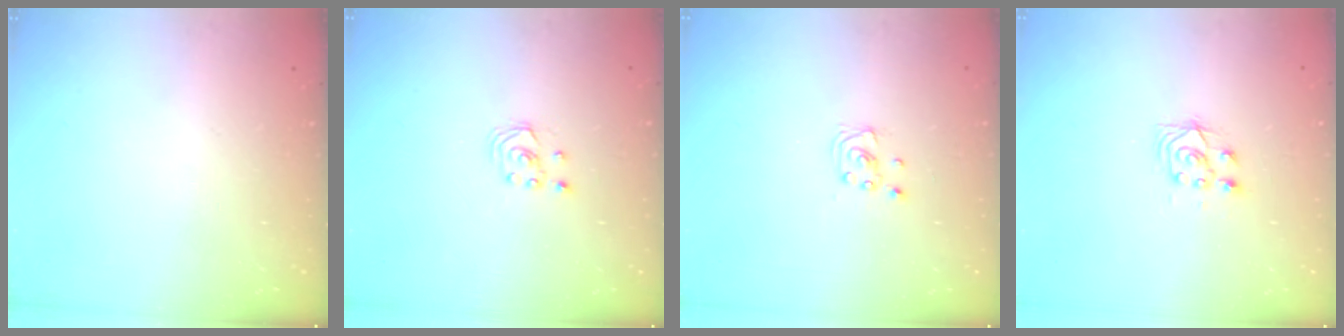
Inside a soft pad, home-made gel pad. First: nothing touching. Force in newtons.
{"total": 1.9, "press": 1.9, "slide": 0.2}
{"total": 2.1, "press": 2.1, "slide": 0.2}
{"total": 4.4, "press": 4.2, "slide": 1.0}